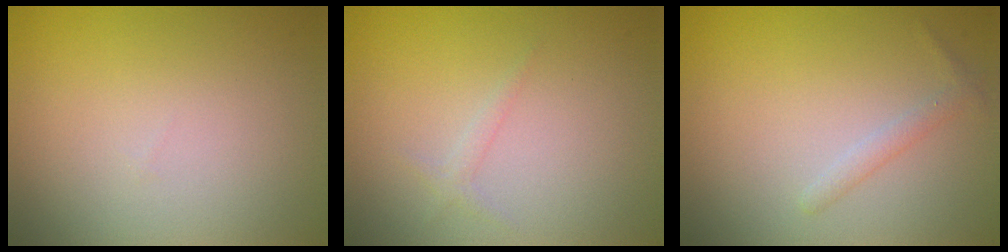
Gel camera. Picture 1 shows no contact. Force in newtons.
{"total": 0.8, "press": 0.8, "slide": 0.1}
{"total": 1.1, "press": 1.1, "slide": 0.1}